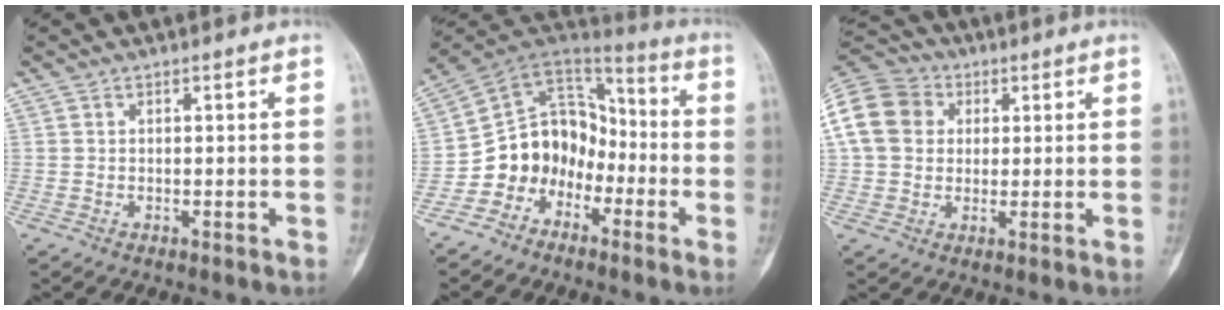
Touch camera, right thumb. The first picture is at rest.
{"total": 13.0, "force": [-6.0, 10.3, 5.2], "torque": [-0.049, 0.099, -0.120]}
{"total": 14.2, "force": [3.1, 11.7, 7.3], "torque": [-0.146, 0.027, 0.047]}